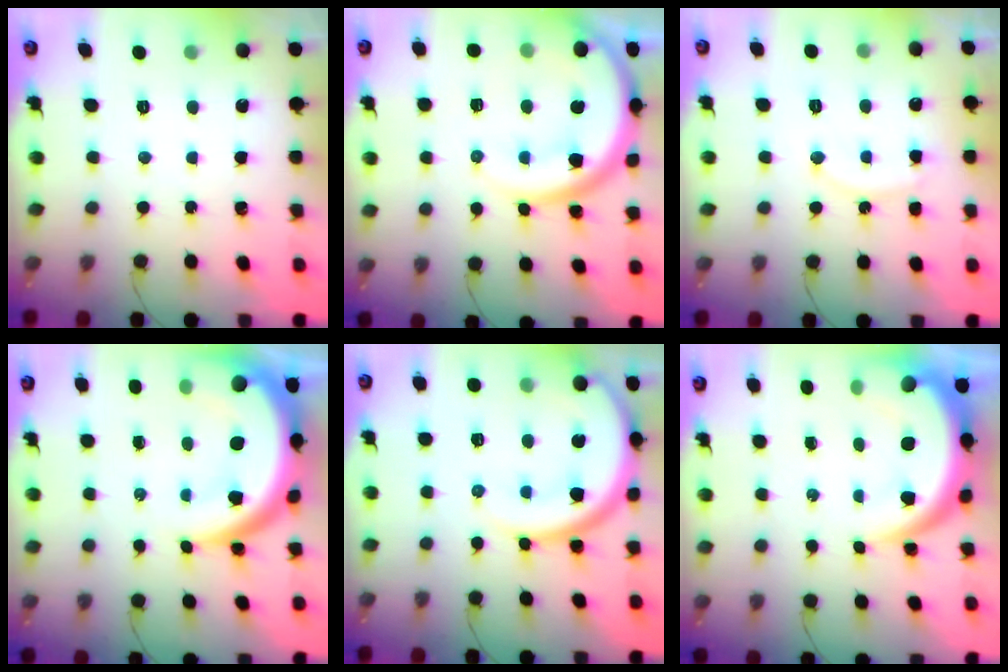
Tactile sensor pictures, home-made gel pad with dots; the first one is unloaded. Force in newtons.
{"total": 15.9, "press": 15.9, "slide": 1.3}
{"total": 8.5, "press": 8.5, "slide": 0.4}
{"total": 18.6, "press": 18.5, "slide": 1.5}
{"total": 15.7, "press": 15.6, "slide": 1.4}
{"total": 13.2, "press": 13.2, "slide": 1.2}